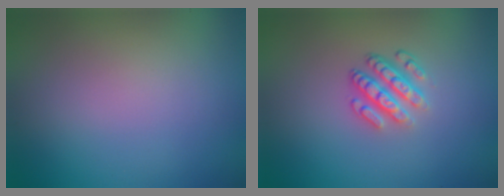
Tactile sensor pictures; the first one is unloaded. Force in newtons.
{"total": 3.6, "press": 2.7, "slide": 2.4}